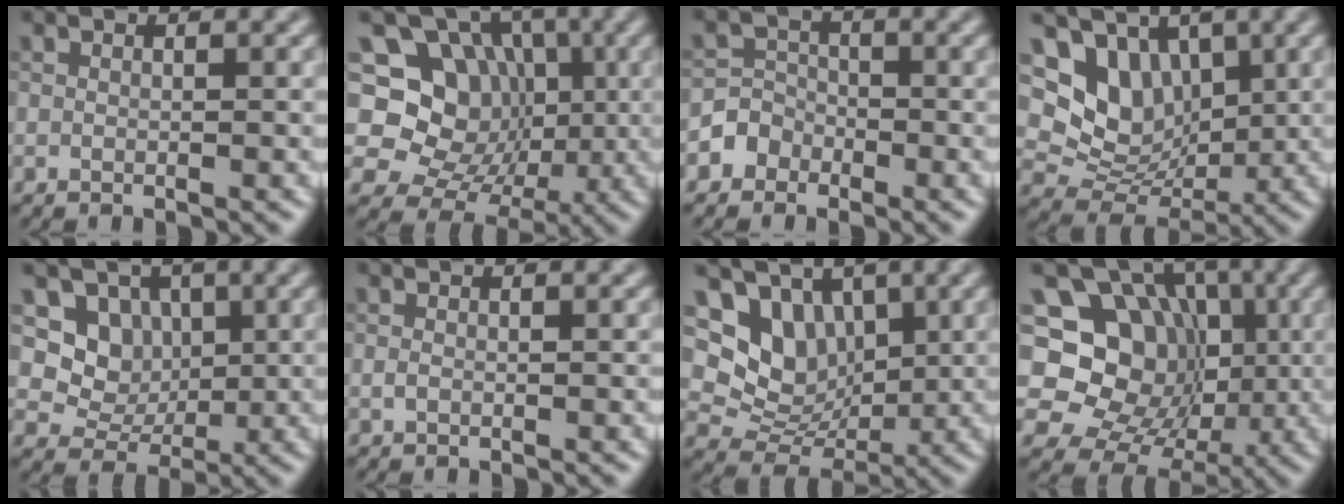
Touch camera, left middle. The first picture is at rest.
{"total": 11.6, "force": [1.3, 10.2, 5.4], "torque": [-0.072, 0.023, -0.013]}
{"total": 2.3, "force": [-1.4, 1.9, 0.1], "torque": [0.023, 0.011, -0.036]}
{"total": 7.4, "force": [2.6, 5.8, 3.7], "torque": [-0.067, -0.010, 0.039]}
{"total": 4.1, "force": [0.9, 3.6, 1.7], "torque": [-0.027, -0.008, 0.005]}
{"total": 0.5, "force": [-0.2, 0.3, 0.4], "torque": [-0.008, -0.001, -0.003]}
{"total": 6.5, "force": [2.3, 5.2, 3.3], "torque": [-0.052, -0.009, 0.028]}
{"total": 14.2, "force": [1.1, 12.4, 6.9], "torque": [-0.102, 0.034, -0.012]}